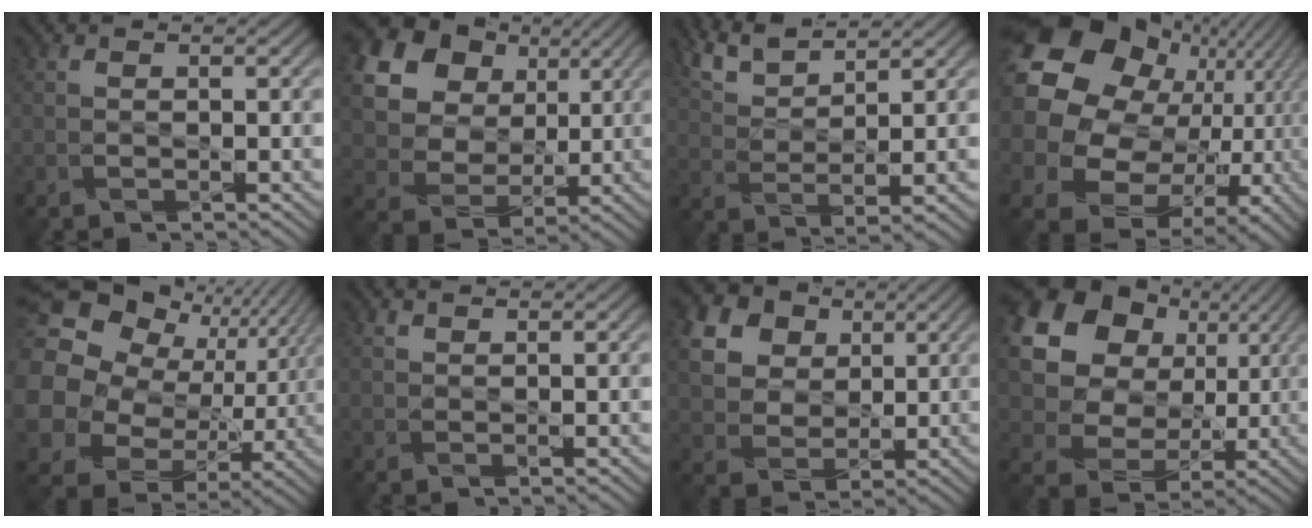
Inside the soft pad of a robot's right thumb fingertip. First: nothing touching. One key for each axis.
{"total": 19.5, "fx": 7.7, "fy": 15.4, "fz": 9.3, "tx": -0.256, "ty": 0.034, "tz": 0.171}
{"total": 7.0, "fx": 5.5, "fy": 1.5, "fz": 4.1, "tx": -0.098, "ty": 0.010, "tz": 0.118}
{"total": 23.5, "fx": 5.3, "fy": 19.5, "fz": 12.1, "tx": -0.288, "ty": -0.002, "tz": 0.087}
{"total": 22.0, "fx": 5.9, "fy": 17.9, "fz": 11.3, "tx": -0.335, "ty": 0.022, "tz": 0.120}
{"total": 1.0, "fx": 0.9, "fy": 0.1, "fz": 0.3, "tx": -0.015, "ty": 0.001, "tz": 0.021}
{"total": 18.1, "fx": 8.4, "fy": 13.9, "fz": 7.9, "tx": -0.243, "ty": 0.027, "tz": 0.176}
{"total": 15.1, "fx": 4.8, "fy": 11.7, "fz": 8.2, "tx": -0.198, "ty": 0.019, "tz": 0.087}